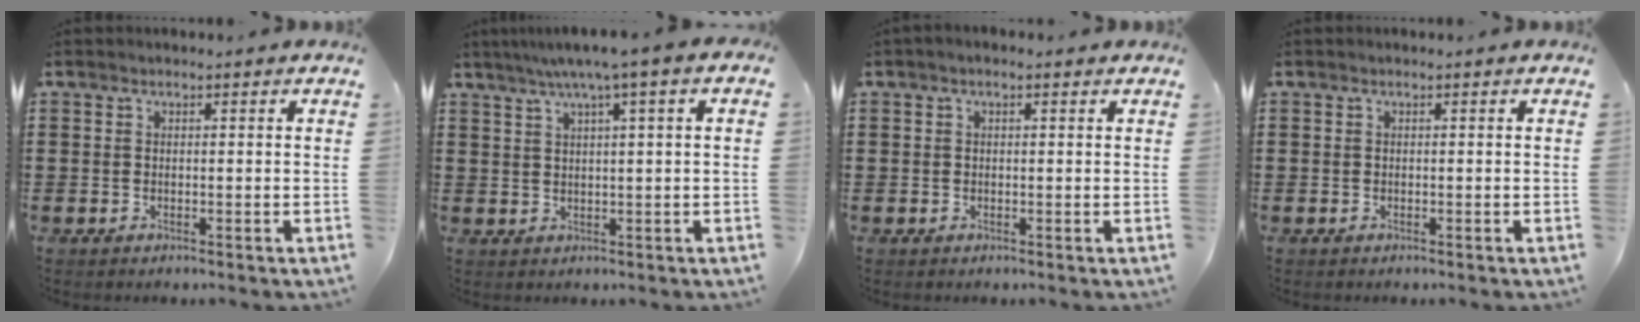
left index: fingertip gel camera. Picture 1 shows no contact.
{"total": 4.0, "force": [1.8, 0.0, 3.5], "torque": [-0.070, 0.001, 0.028]}
{"total": 0.7, "force": [0.2, 0.2, 0.6], "torque": [-0.011, 0.004, 0.004]}
{"total": 0.0}